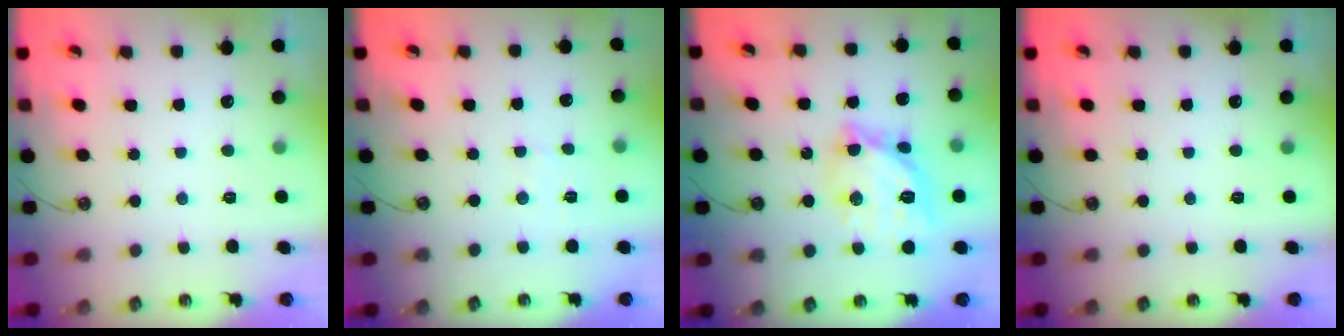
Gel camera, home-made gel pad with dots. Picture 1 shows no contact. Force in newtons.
{"total": 2.9, "press": 2.9, "slide": 0.4}
{"total": 14.9, "press": 14.8, "slide": 1.4}
{"total": 0.0}